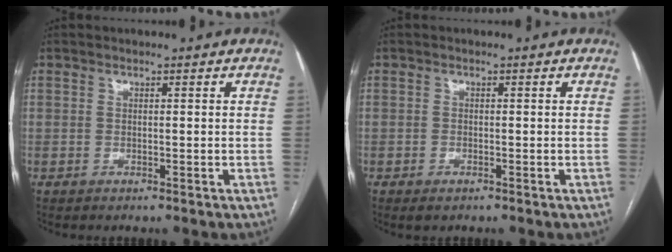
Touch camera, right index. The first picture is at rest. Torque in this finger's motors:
{"motor_torque": [0.27, -0.13, 0.10, 0.00]}